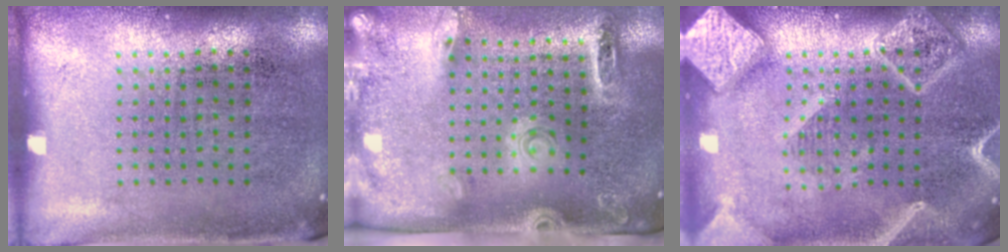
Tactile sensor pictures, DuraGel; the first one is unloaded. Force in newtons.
{"total": 2.6, "press": 1.9, "slide": 1.8}
{"total": 4.2, "press": 4.1, "slide": 0.7}